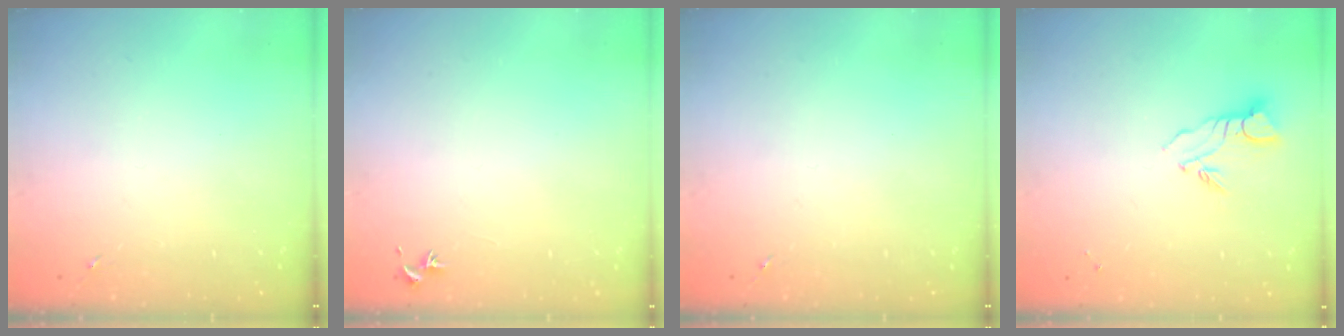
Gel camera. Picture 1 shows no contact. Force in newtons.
{"total": 0.8, "press": 0.7, "slide": 0.3}
{"total": 0.0}
{"total": 4.9, "press": 4.9, "slide": 0.1}